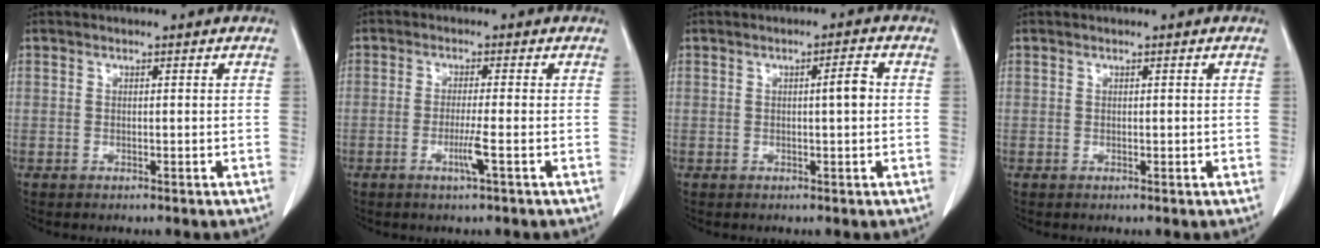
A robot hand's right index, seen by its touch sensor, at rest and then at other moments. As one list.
[{"total": 3.1, "force": [-1.2, -0.5, 2.8], "torque": [-0.058, -0.007, -0.026]}, {"total": 2.6, "force": [0.1, 0.2, 2.6], "torque": [-0.040, 0.003, 0.001]}, {"total": 0.0}]